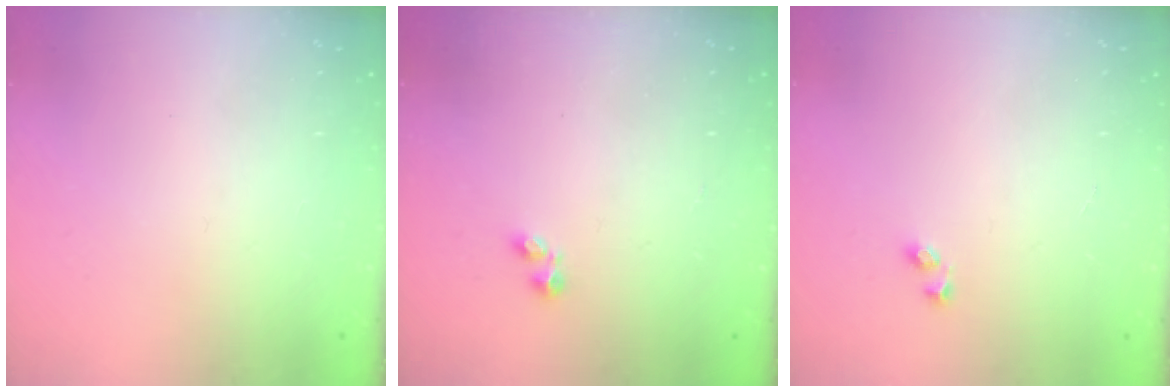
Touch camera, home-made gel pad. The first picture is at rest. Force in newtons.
{"total": 0.7, "press": 0.7, "slide": 0.2}
{"total": 2.1, "press": 1.7, "slide": 1.2}